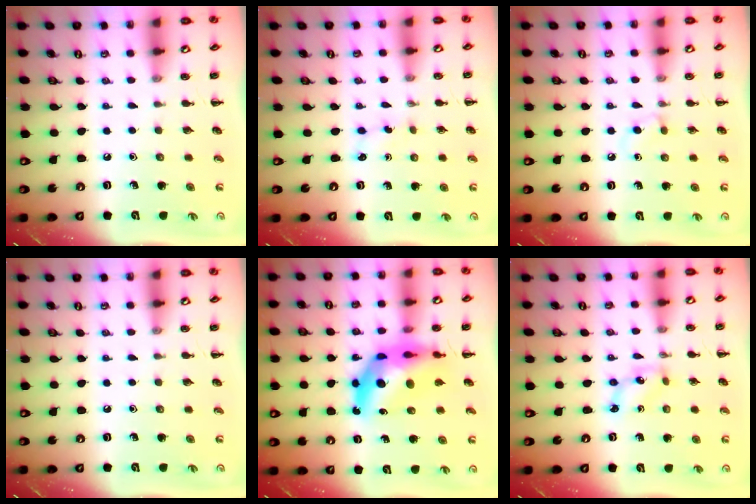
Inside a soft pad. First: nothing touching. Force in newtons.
{"total": 2.7, "press": 2.5, "slide": 0.9}
{"total": 3.3, "press": 2.9, "slide": 1.6}
{"total": 0.0}
{"total": 12.9, "press": 12.4, "slide": 3.8}
{"total": 2.8, "press": 2.7, "slide": 0.7}